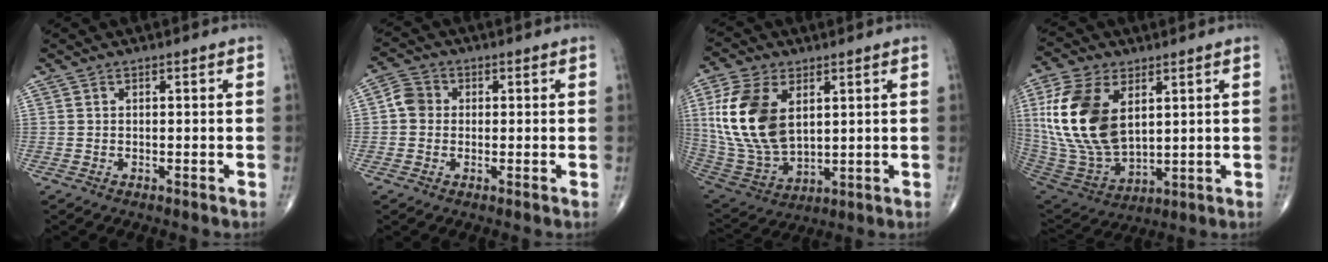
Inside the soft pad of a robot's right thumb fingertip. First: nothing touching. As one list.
[{"total": 4.1, "force": [0.0, 3.7, 1.8], "torque": [-0.021, 0.009, -0.008]}, {"total": 18.0, "force": [4.5, 10.8, 13.7], "torque": [-0.274, -0.020, 0.098]}, {"total": 20.2, "force": [5.2, 11.8, 15.5], "torque": [-0.308, -0.026, 0.109]}]